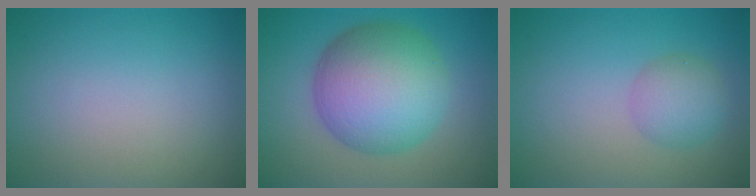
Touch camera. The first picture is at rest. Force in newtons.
{"total": 10.5, "press": 10.5, "slide": 0.2}
{"total": 2.8, "press": 2.8, "slide": 0.1}